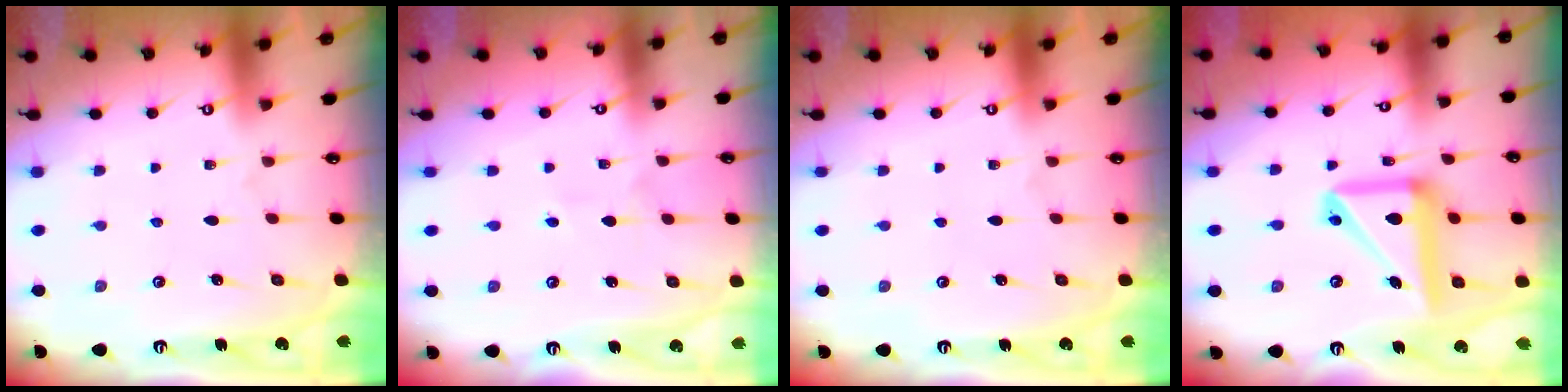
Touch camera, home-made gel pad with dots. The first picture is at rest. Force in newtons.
{"total": 2.5, "press": 2.5, "slide": 0.3}
{"total": 0.0}
{"total": 14.9, "press": 14.7, "slide": 2.3}